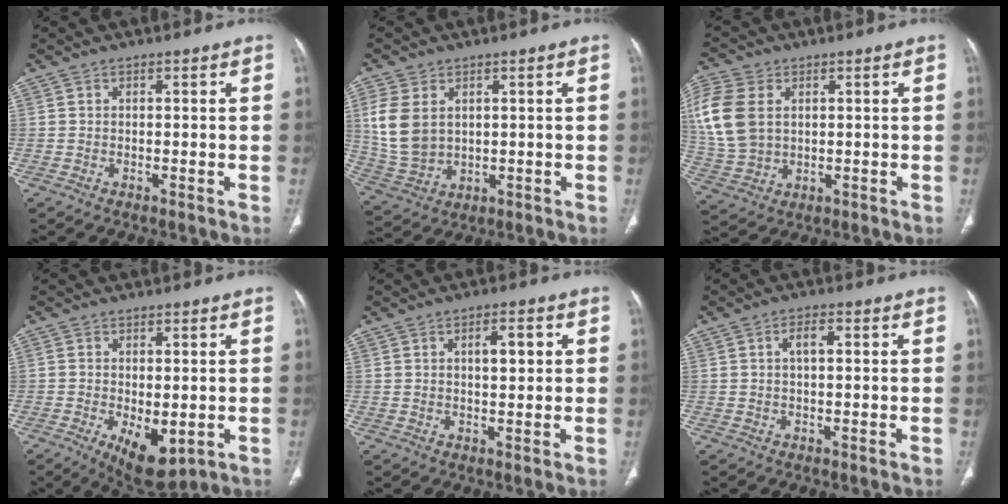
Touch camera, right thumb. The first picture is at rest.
{"total": 9.9, "force": [2.2, 7.1, 6.5], "torque": [-0.135, -0.008, 0.061]}
{"total": 13.2, "force": [2.6, 9.4, 8.9], "torque": [-0.203, 0.000, 0.057]}
{"total": 8.9, "force": [-2.5, 4.5, 7.3], "torque": [-0.106, -0.017, -0.024]}
{"total": 4.3, "force": [1.2, 1.7, 3.8], "torque": [-0.054, 0.000, 0.020]}
{"total": 3.1, "force": [0.7, 1.3, 2.7], "torque": [-0.050, 0.007, 0.013]}